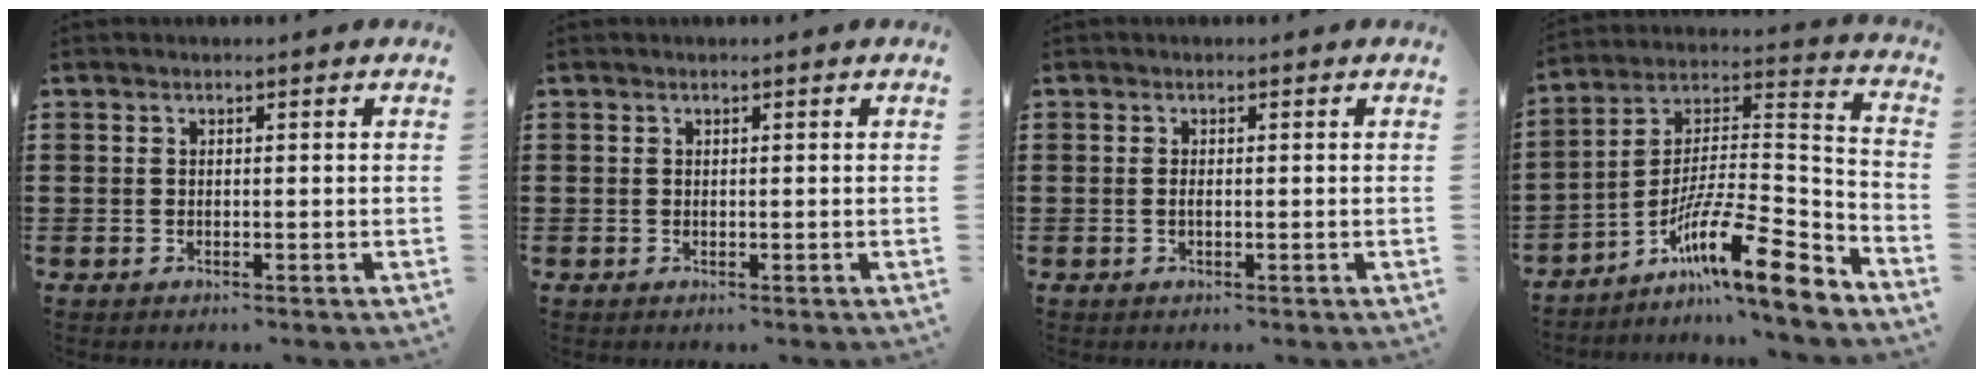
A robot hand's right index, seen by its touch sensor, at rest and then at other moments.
{"total": 0.0}
{"total": 0.6, "force": [-0.1, 0.1, 0.5], "torque": [-0.011, -0.002, -0.002]}
{"total": 14.8, "force": [-9.6, 2.1, 11.2], "torque": [-0.200, -0.001, -0.177]}